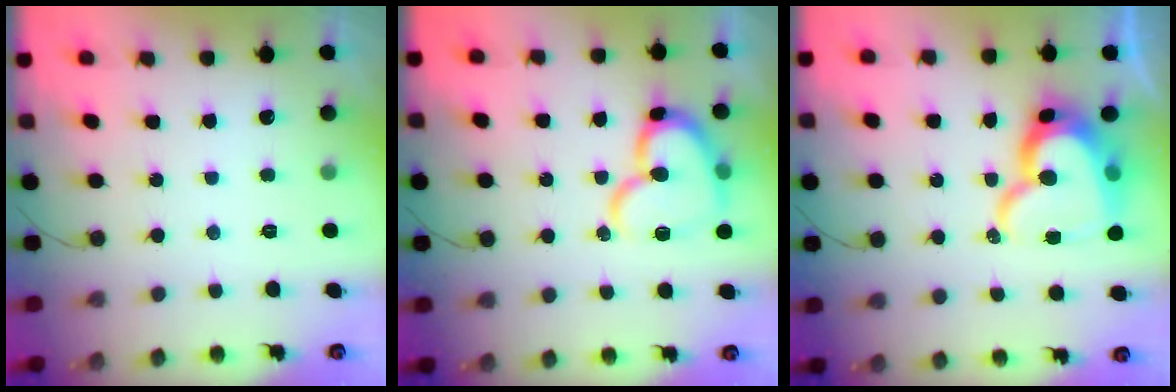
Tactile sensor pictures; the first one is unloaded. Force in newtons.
{"total": 16.1, "press": 16.1, "slide": 1.5}
{"total": 18.5, "press": 18.4, "slide": 1.6}